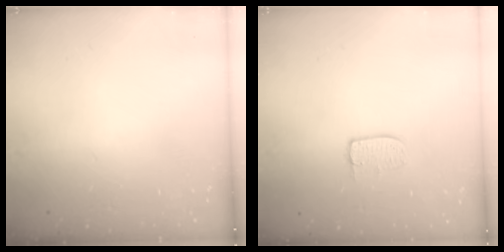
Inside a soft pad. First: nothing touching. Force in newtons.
{"total": 5.4, "press": 5.4, "slide": 0.3}